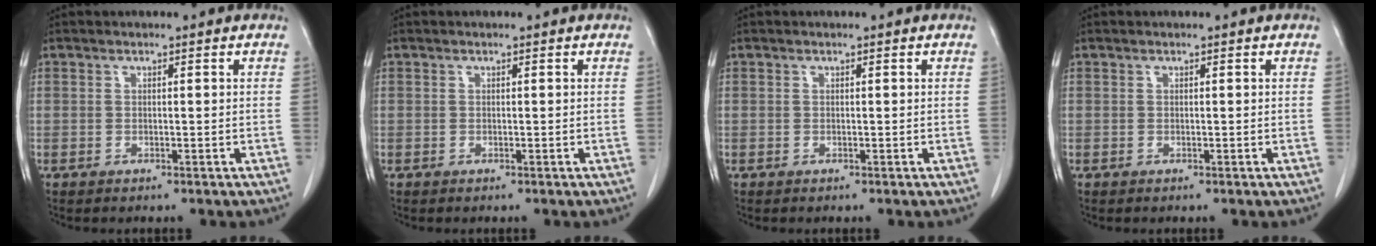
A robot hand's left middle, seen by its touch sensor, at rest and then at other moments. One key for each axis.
{"total": 0.0}
{"total": 0.0}
{"total": 0.0}